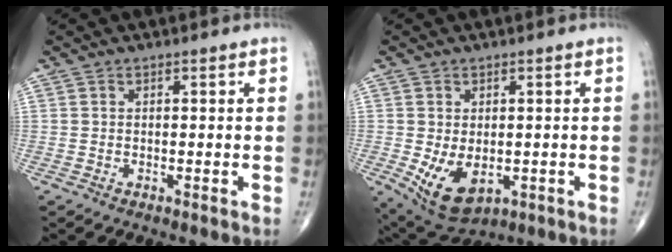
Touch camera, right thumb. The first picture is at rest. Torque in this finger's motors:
{"motor_torque": [-0.12, 0.51, 0.95, -0.19, 0.15]}